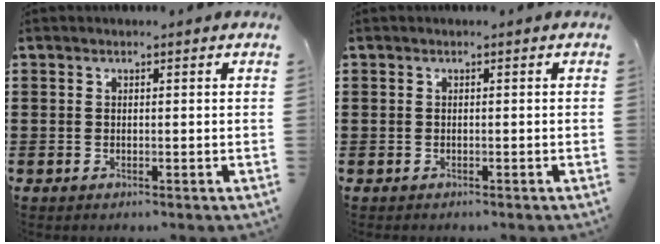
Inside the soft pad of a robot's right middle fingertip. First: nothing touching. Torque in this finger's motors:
{"motor_torque": [-1.40, 0.74, -1.05, -0.21]}